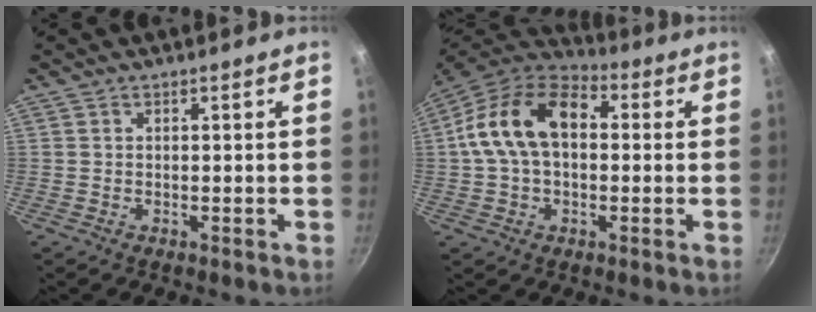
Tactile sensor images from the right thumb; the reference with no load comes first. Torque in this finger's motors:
{"motor_torque": [0.29, 0.28, 0.30, -0.26, 0.38]}